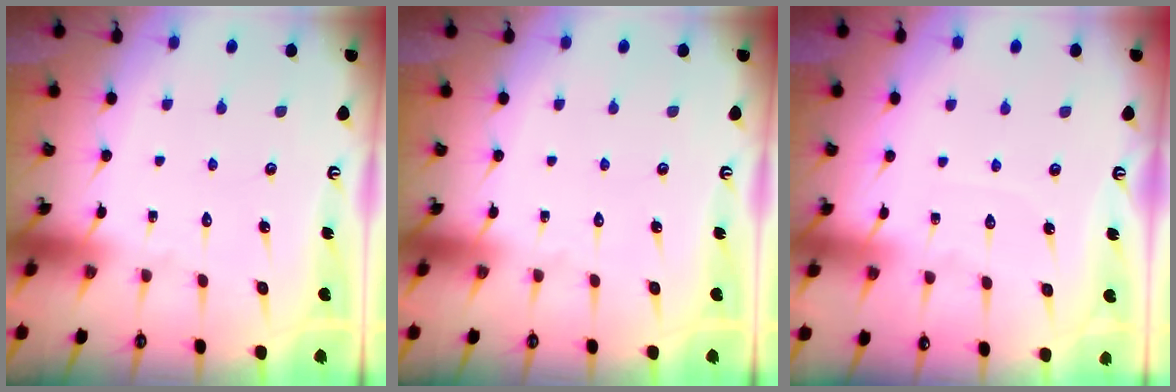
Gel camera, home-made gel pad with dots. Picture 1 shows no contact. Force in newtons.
{"total": 0.0}
{"total": 2.4, "press": 2.4, "slide": 0.4}